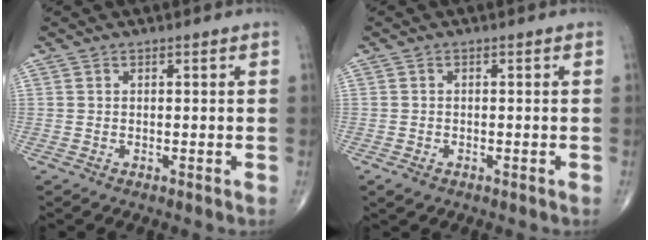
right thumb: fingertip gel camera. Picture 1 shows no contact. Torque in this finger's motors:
{"motor_torque": [0.45, 0.22, 0.05, -0.32, 0.06]}